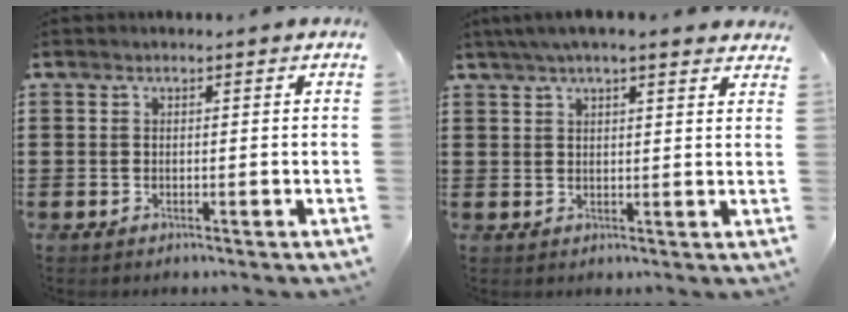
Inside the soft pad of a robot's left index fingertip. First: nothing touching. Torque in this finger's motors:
{"motor_torque": [2.14, 0.00, 0.84, 0.09]}